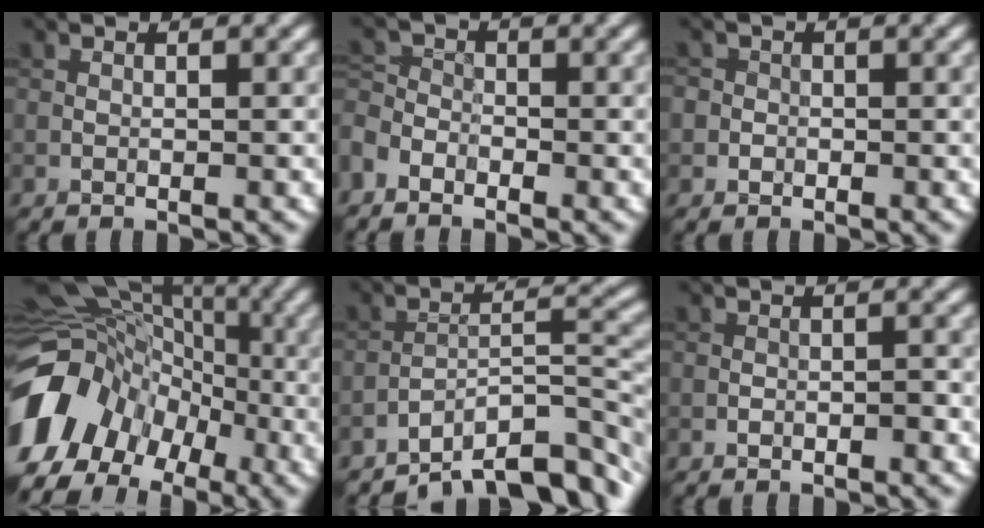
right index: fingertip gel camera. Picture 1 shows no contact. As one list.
[{"total": 3.0, "force": [-2.4, 1.5, 1.0], "torque": [-0.025, -0.005, -0.057]}, {"total": 1.7, "force": [-0.2, 1.7, 0.3], "torque": [0.011, 0.008, -0.017]}, {"total": 14.0, "force": [-5.1, 10.8, 7.3], "torque": [-0.163, 0.004, -0.099]}, {"total": 8.3, "force": [-6.5, 2.4, 4.5], "torque": [-0.052, 0.003, -0.115]}, {"total": 0.8, "force": [-0.5, 0.4, 0.4], "torque": [-0.004, 0.002, -0.006]}]